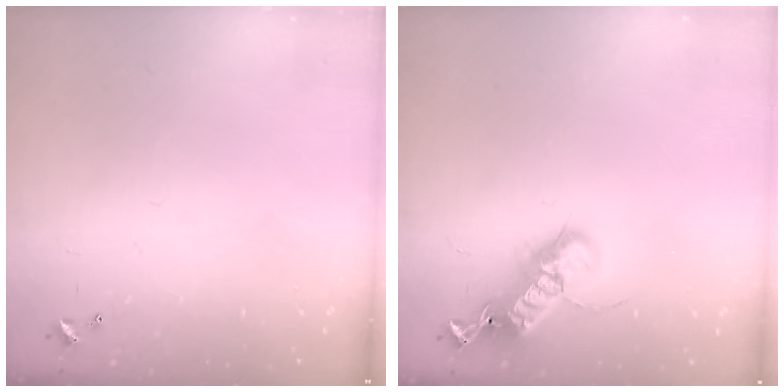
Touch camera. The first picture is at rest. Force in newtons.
{"total": 21.0, "press": 21.0, "slide": 0.4}